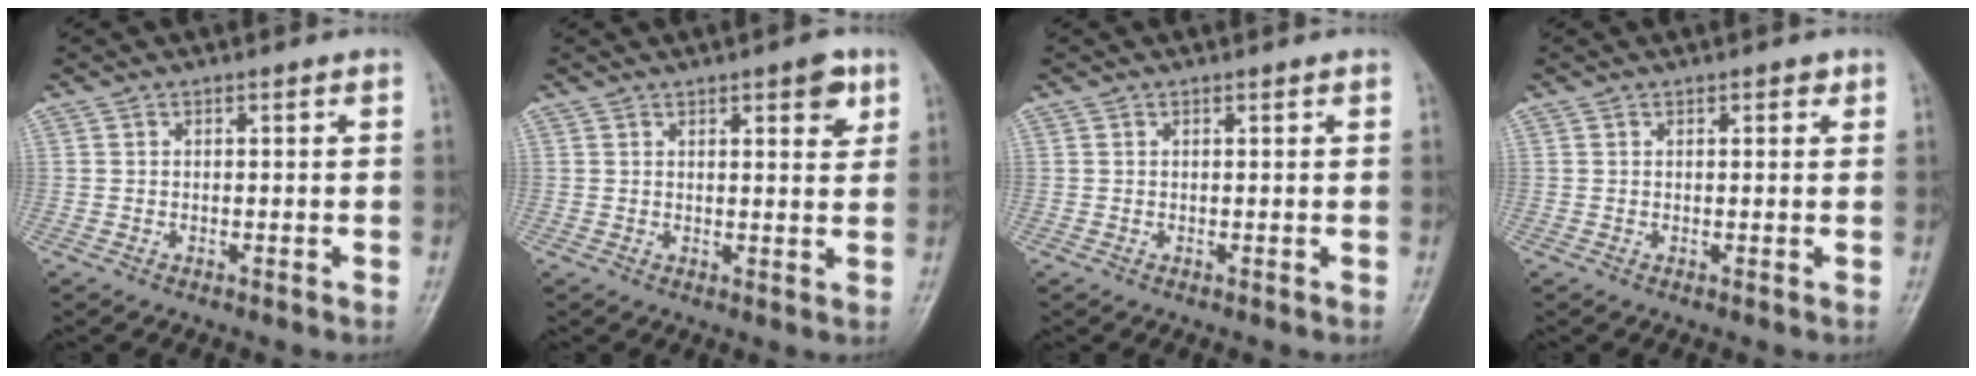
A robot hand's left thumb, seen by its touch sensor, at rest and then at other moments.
{"total": 4.8, "force": [2.6, 1.7, 3.6], "torque": [-0.034, -0.011, 0.030]}
{"total": 0.0}
{"total": 1.2, "force": [0.7, 0.5, 0.8], "torque": [-0.006, -0.001, 0.006]}